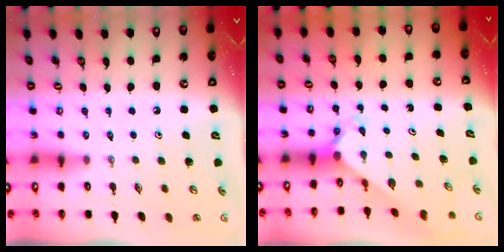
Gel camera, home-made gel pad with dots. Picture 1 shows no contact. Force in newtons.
{"total": 2.4, "press": 2.4, "slide": 0.2}